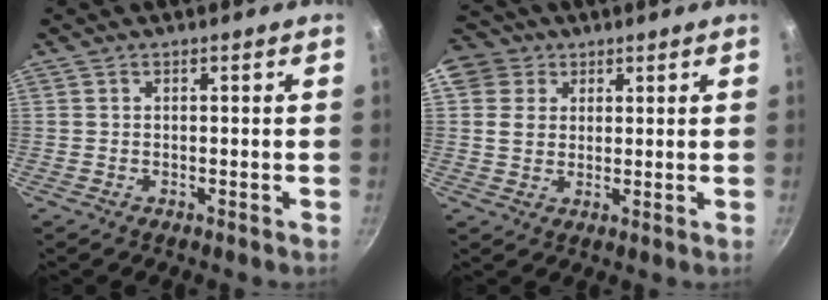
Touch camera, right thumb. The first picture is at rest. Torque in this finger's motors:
{"motor_torque": [-0.10, 2.42, 0.48, -0.19, 0.36]}